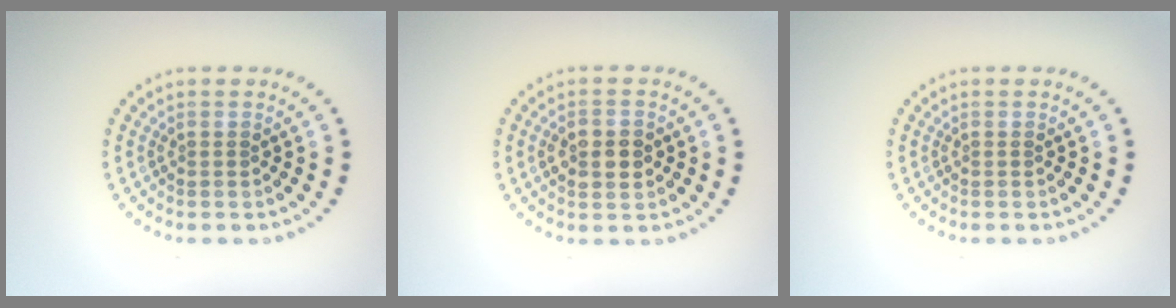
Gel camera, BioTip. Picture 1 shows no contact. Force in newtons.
{"total": 2.7, "press": 2.7, "slide": 0.0}
{"total": 0.0}